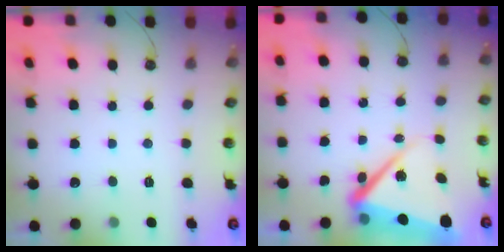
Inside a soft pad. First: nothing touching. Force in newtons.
{"total": 12.0, "press": 11.7, "slide": 2.8}